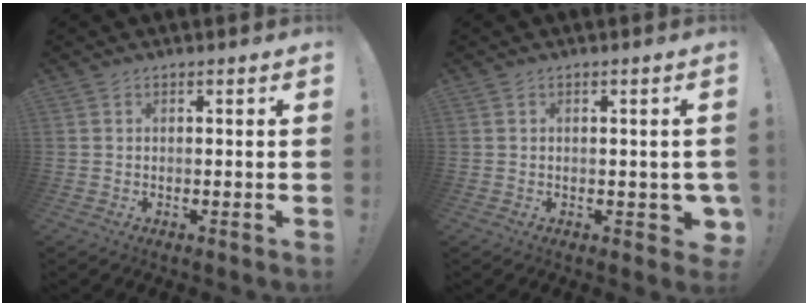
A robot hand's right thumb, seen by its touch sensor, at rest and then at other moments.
{"total": 3.1, "force": [-0.3, 2.2, 2.2], "torque": [-0.018, 0.004, -0.002]}